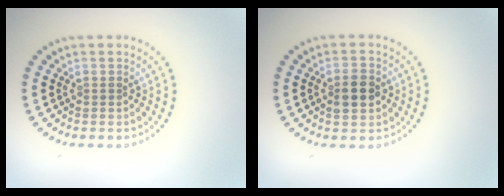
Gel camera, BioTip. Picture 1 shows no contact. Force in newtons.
{"total": 2.9, "press": 2.9, "slide": 0.1}